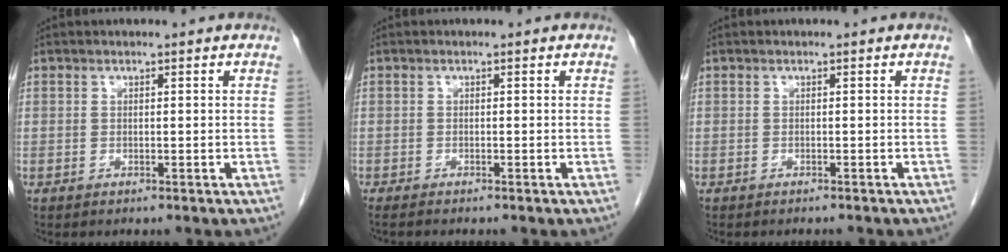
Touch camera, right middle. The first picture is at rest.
{"total": 1.5, "force": [-1.3, 0.0, 0.7], "torque": [-0.014, -0.003, -0.020]}
{"total": 2.5, "force": [-2.3, 0.5, 0.8], "torque": [-0.013, -0.003, -0.027]}